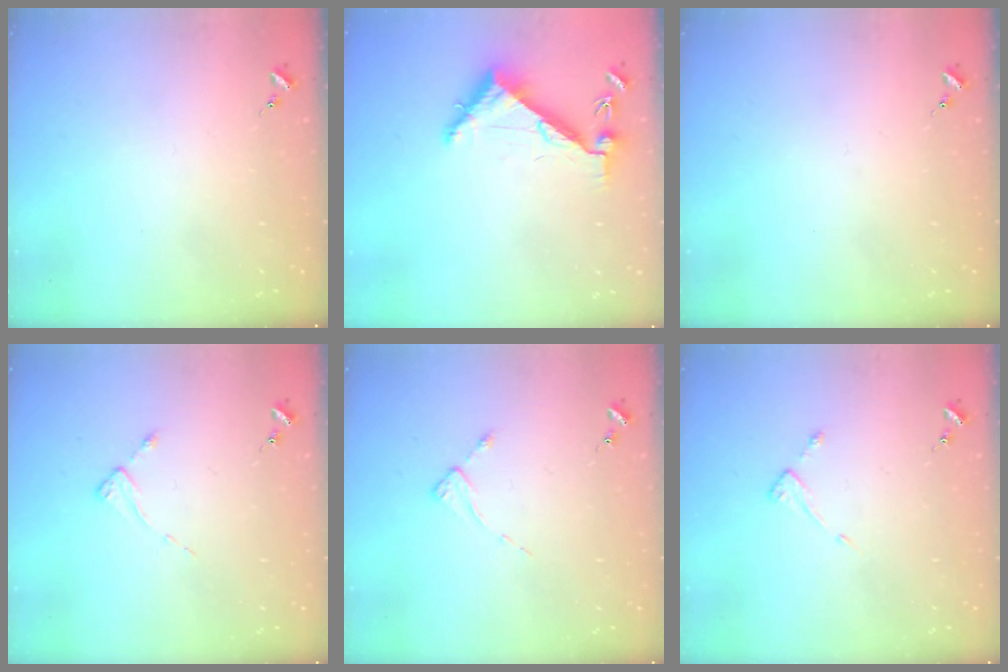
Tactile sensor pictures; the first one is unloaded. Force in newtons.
{"total": 6.7, "press": 6.7, "slide": 0.8}
{"total": 0.0}
{"total": 2.1, "press": 2.0, "slide": 0.4}
{"total": 2.1, "press": 2.0, "slide": 0.4}
{"total": 2.6, "press": 2.6, "slide": 0.3}